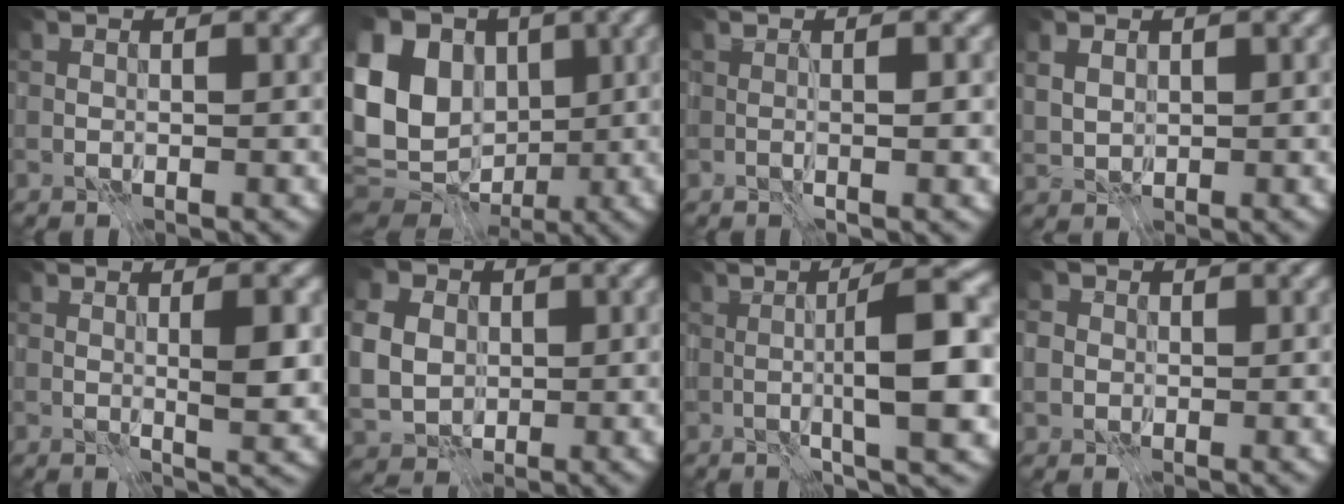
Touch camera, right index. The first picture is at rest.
{"total": 15.4, "force": [0.5, 12.0, 9.7], "torque": [-0.211, 0.016, 0.007]}
{"total": 0.9, "force": [-0.3, -0.3, 0.8], "torque": [-0.011, -0.001, -0.005]}
{"total": 1.6, "force": [0.7, 1.2, 0.9], "torque": [-0.021, -0.001, 0.013]}
{"total": 3.2, "force": [0.3, 0.2, 3.2], "torque": [-0.048, -0.003, 0.006]}
{"total": 8.0, "force": [1.0, 6.7, 4.3], "torque": [-0.092, 0.022, -0.001]}
{"total": 7.9, "force": [-0.7, 0.9, 7.8], "torque": [-0.117, 0.015, -0.017]}
{"total": 1.5, "force": [-0.1, 1.4, 0.4], "torque": [-0.004, 0.006, -0.002]}